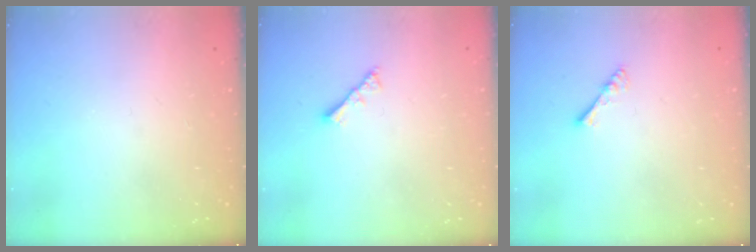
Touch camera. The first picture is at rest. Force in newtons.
{"total": 2.8, "press": 2.8, "slide": 0.6}
{"total": 4.0, "press": 3.9, "slide": 0.6}